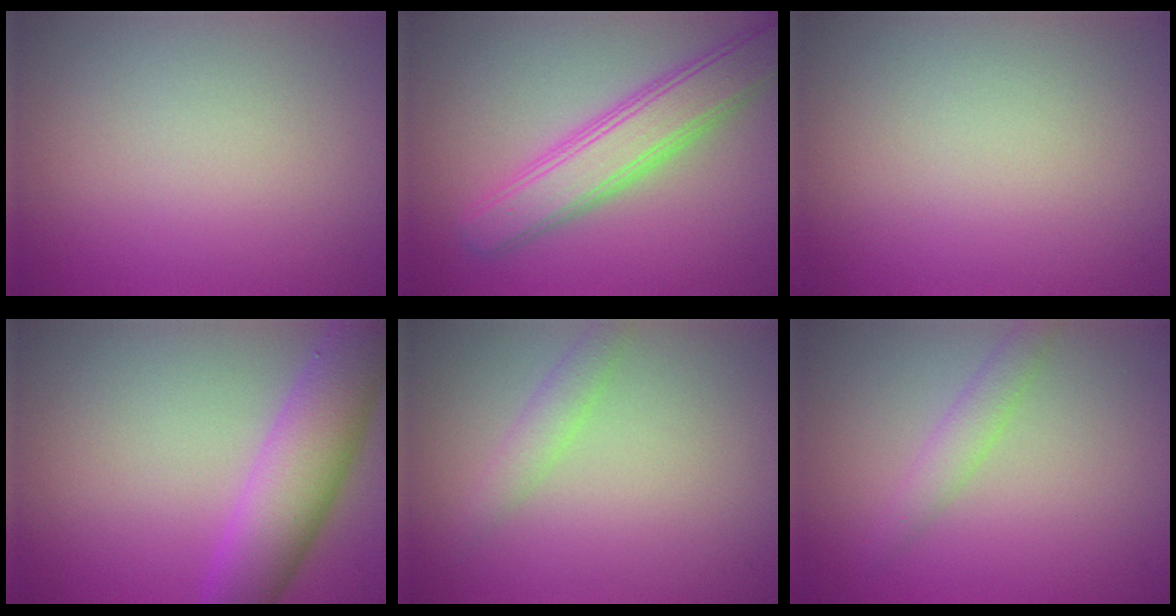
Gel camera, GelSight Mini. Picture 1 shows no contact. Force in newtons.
{"total": 5.6, "press": 5.6, "slide": 0.1}
{"total": 0.0}
{"total": 6.9, "press": 6.9, "slide": 0.1}
{"total": 1.7, "press": 1.7, "slide": 0.1}
{"total": 1.9, "press": 1.9, "slide": 0.0}